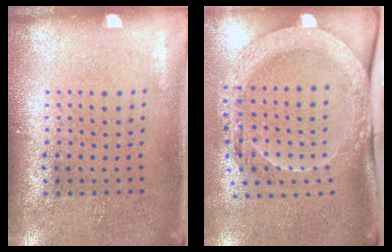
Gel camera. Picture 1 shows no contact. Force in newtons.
{"total": 2.2, "press": 2.1, "slide": 0.7}